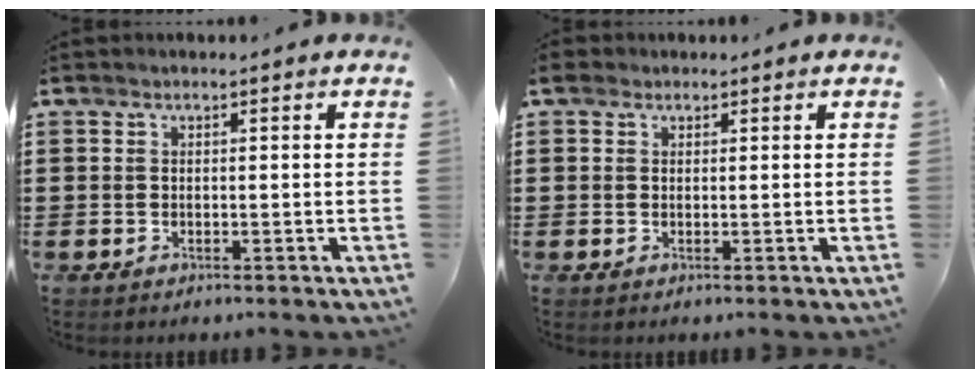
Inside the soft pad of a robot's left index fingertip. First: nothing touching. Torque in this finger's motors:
{"motor_torque": [0.53, -0.50, 0.05, 0.01]}